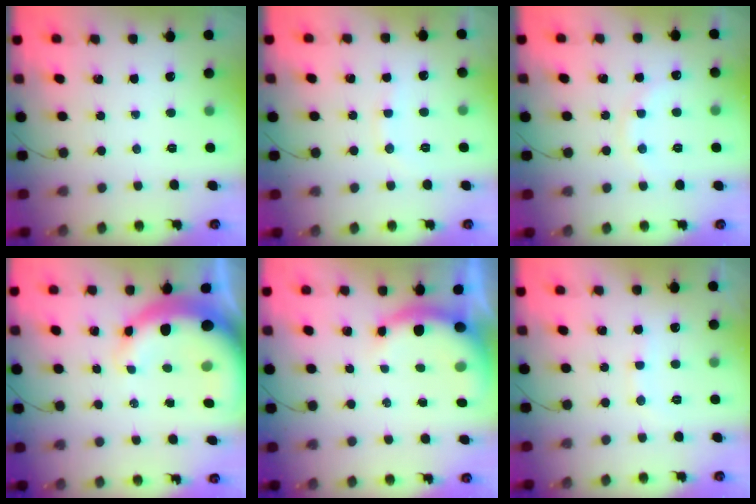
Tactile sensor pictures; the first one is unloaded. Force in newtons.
{"total": 7.4, "press": 7.3, "slide": 1.1}
{"total": 8.4, "press": 8.3, "slide": 1.6}
{"total": 13.5, "press": 13.2, "slide": 2.8}
{"total": 6.7, "press": 6.6, "slide": 0.8}
{"total": 7.5, "press": 7.3, "slide": 1.6}